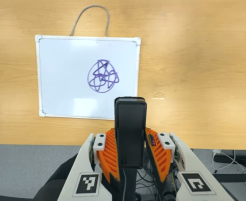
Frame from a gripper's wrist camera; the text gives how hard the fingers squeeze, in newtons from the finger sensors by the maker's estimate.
{"total": 3.8, "left": 2.3, "right": 5.3}